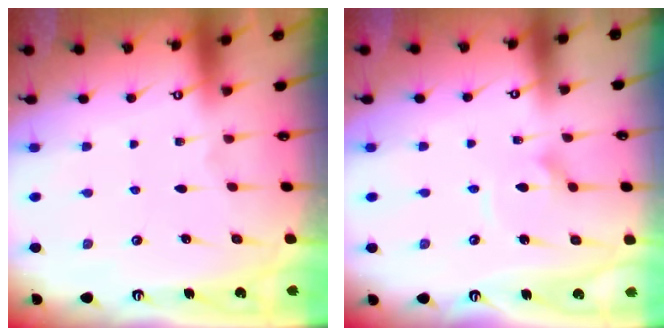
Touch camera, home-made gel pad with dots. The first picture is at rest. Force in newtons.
{"total": 4.5, "press": 4.5, "slide": 0.4}